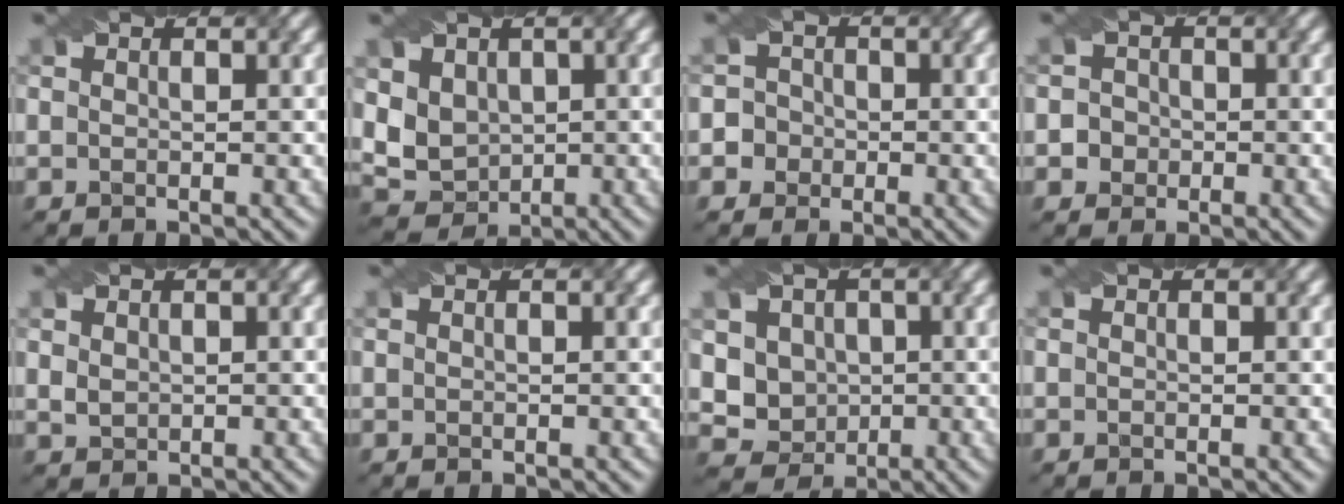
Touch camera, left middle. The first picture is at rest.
{"total": 4.4, "force": [1.3, 3.7, 2.1], "torque": [-0.055, 0.011, 0.029]}
{"total": 3.7, "force": [-1.1, 3.5, 0.3], "torque": [0.016, 0.019, -0.042]}
{"total": 2.2, "force": [-0.2, 2.2, 0.3], "torque": [0.020, 0.015, -0.018]}
{"total": 1.2, "force": [0.6, 0.9, 0.5], "torque": [-0.013, 0.001, 0.016]}
{"total": 0.0}
{"total": 4.5, "force": [0.9, 4.2, 1.6], "torque": [-0.032, 0.008, 0.015]}
{"total": 0.0}